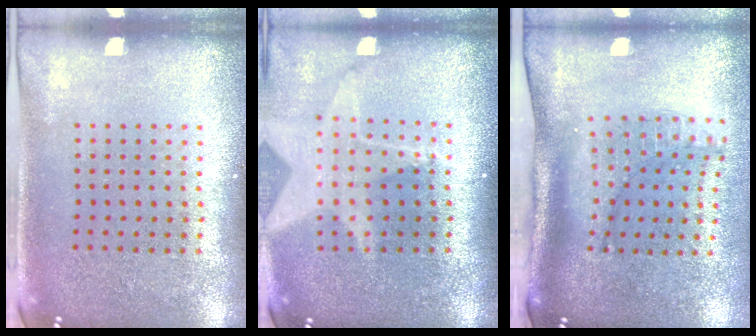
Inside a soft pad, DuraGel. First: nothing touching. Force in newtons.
{"total": 1.8, "press": 1.5, "slide": 1.1}
{"total": 1.6, "press": 1.3, "slide": 0.9}